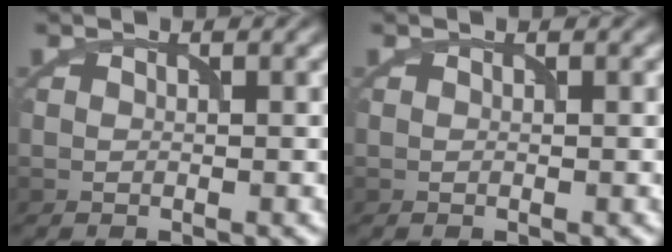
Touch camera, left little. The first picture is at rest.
{"total": 0.0}